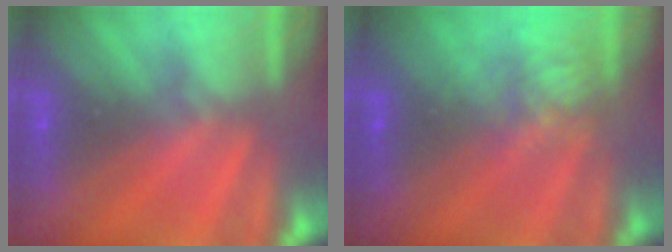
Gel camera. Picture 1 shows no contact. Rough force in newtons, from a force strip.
{"total": 3.9}